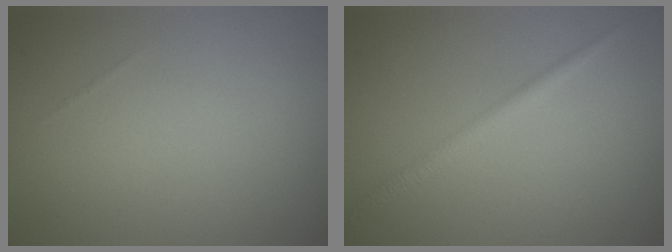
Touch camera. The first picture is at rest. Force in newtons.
{"total": 1.7, "press": 1.7, "slide": 0.1}